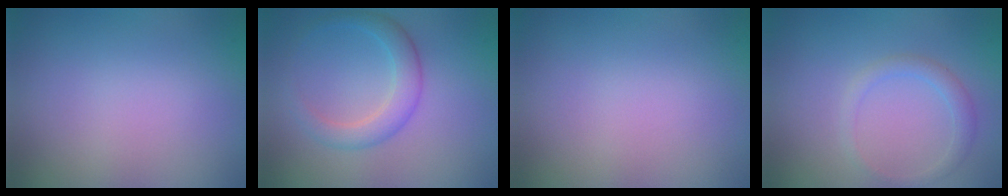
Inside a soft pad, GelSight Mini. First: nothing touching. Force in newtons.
{"total": 2.9, "press": 2.9, "slide": 0.1}
{"total": 0.0}
{"total": 1.7, "press": 1.7, "slide": 0.1}